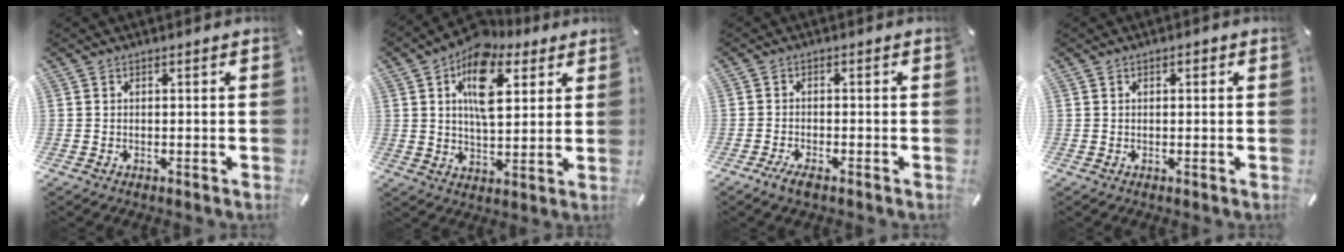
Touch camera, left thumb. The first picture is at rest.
{"total": 14.2, "force": [6.2, 8.2, 9.8], "torque": [-0.156, -0.016, 0.107]}
{"total": 2.7, "force": [-1.9, 0.6, 1.8], "torque": [-0.042, 0.001, -0.039]}
{"total": 0.9, "force": [0.2, 0.6, 0.5], "torque": [-0.010, 0.007, 0.001]}